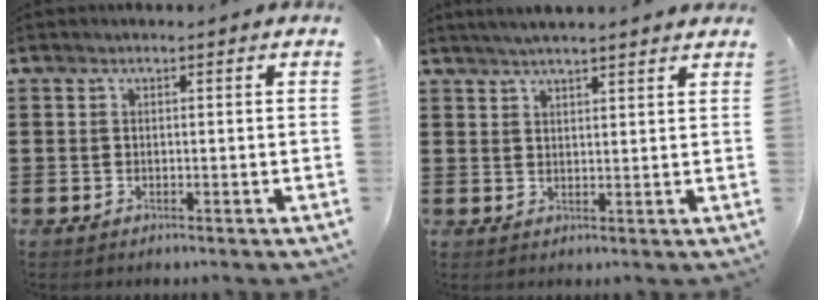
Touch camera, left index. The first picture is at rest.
{"total": 2.9, "force": [2.7, -0.2, 1.0], "torque": [-0.024, -0.002, 0.049]}